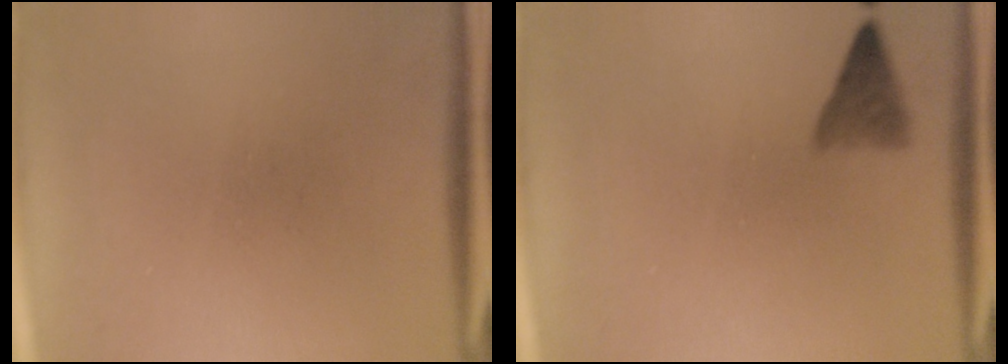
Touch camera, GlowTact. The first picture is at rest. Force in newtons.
{"total": 2.6}